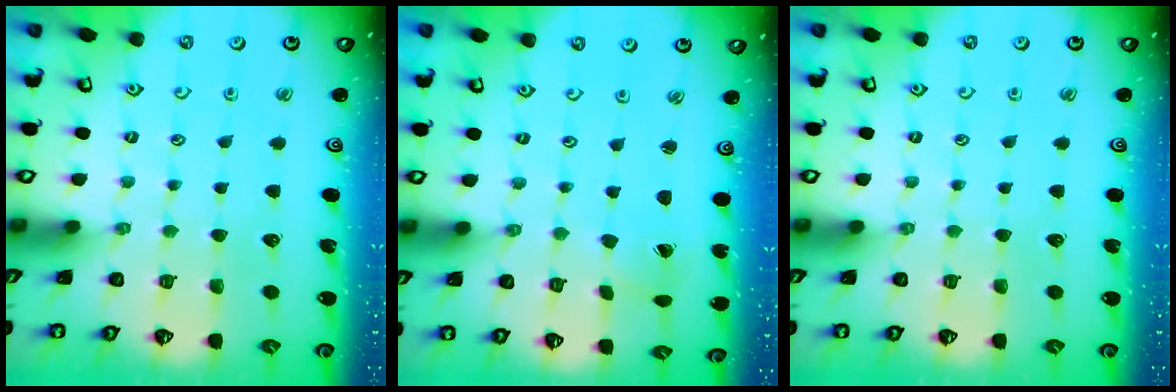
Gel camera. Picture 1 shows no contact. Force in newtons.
{"total": 1.0, "press": 1.0, "slide": 0.1}
{"total": 0.0}